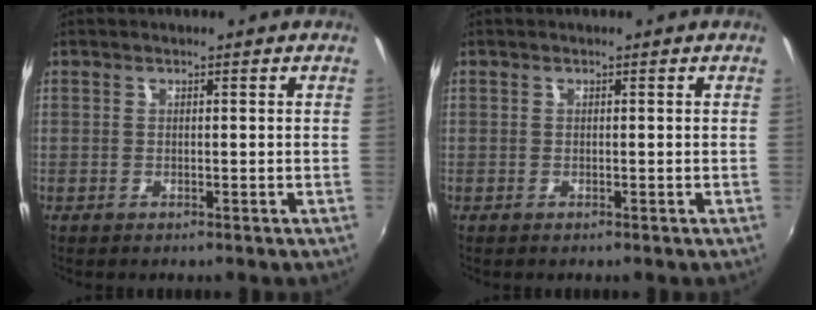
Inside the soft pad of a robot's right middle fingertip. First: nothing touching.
{"total": 0.0}